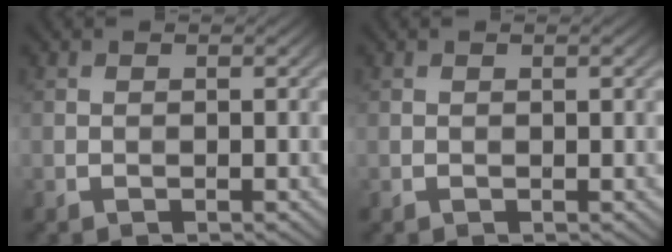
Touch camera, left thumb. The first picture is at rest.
{"total": 0.7, "force": [0.2, 0.1, 0.6], "torque": [-0.010, 0.002, 0.003]}